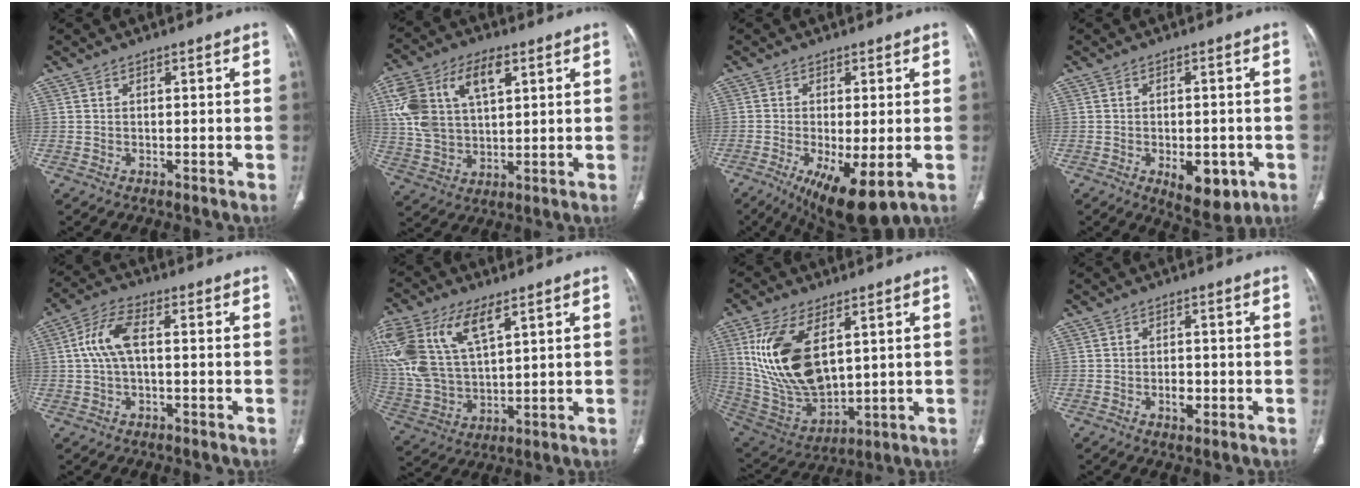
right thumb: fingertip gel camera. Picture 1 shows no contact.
{"total": 15.5, "force": [5.4, 9.0, 11.5], "torque": [-0.222, 0.007, 0.106]}
{"total": 11.3, "force": [-4.1, 3.4, 10.0], "torque": [-0.169, -0.022, -0.056]}
{"total": 8.4, "force": [-2.9, 4.3, 6.6], "torque": [-0.074, 0.000, -0.027]}
{"total": 7.2, "force": [0.5, 3.2, 6.4], "torque": [-0.148, 0.021, 0.006]}
{"total": 21.1, "force": [9.6, 10.9, 15.3], "torque": [-0.359, -0.005, 0.190]}
{"total": 19.6, "force": [5.5, 10.2, 15.8], "torque": [-0.301, -0.028, 0.121]}
{"total": 2.6, "force": [-0.8, 1.5, 1.9], "torque": [-0.029, 0.002, -0.010]}